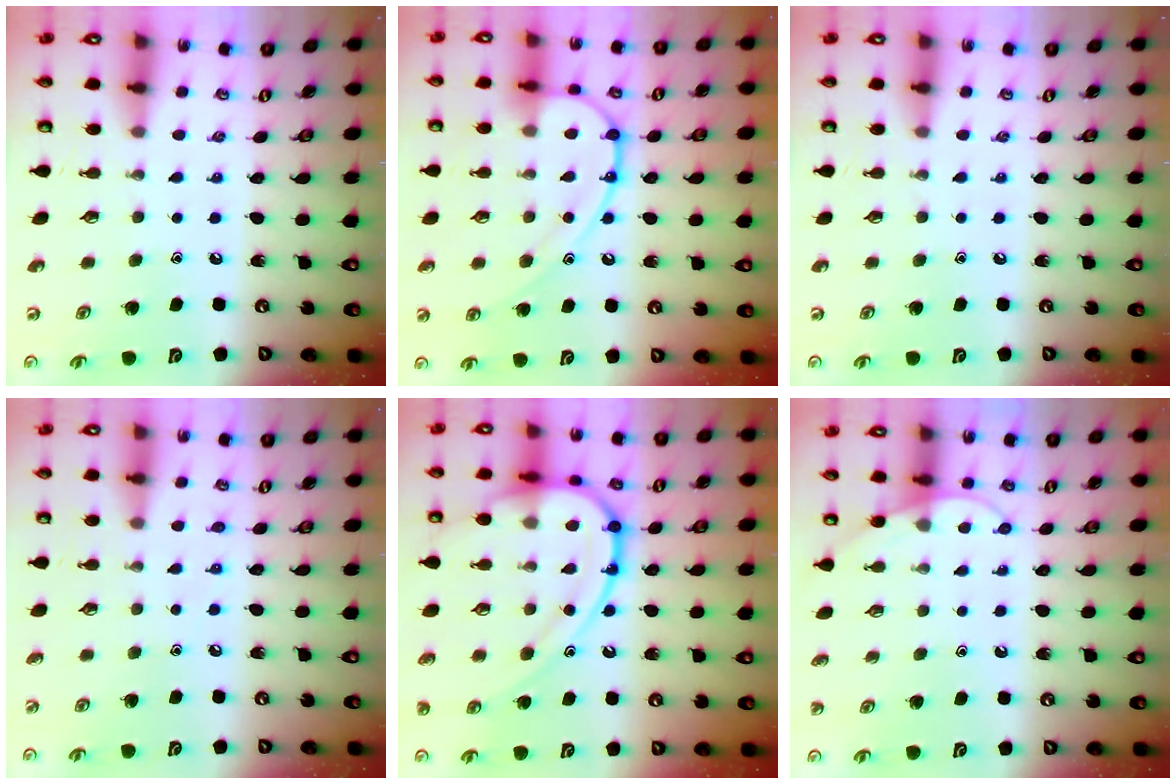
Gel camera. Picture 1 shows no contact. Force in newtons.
{"total": 13.1, "press": 13.0, "slide": 1.4}
{"total": 0.0}
{"total": 5.2, "press": 5.1, "slide": 0.6}
{"total": 20.1, "press": 20.0, "slide": 1.9}
{"total": 6.0, "press": 6.0, "slide": 0.5}